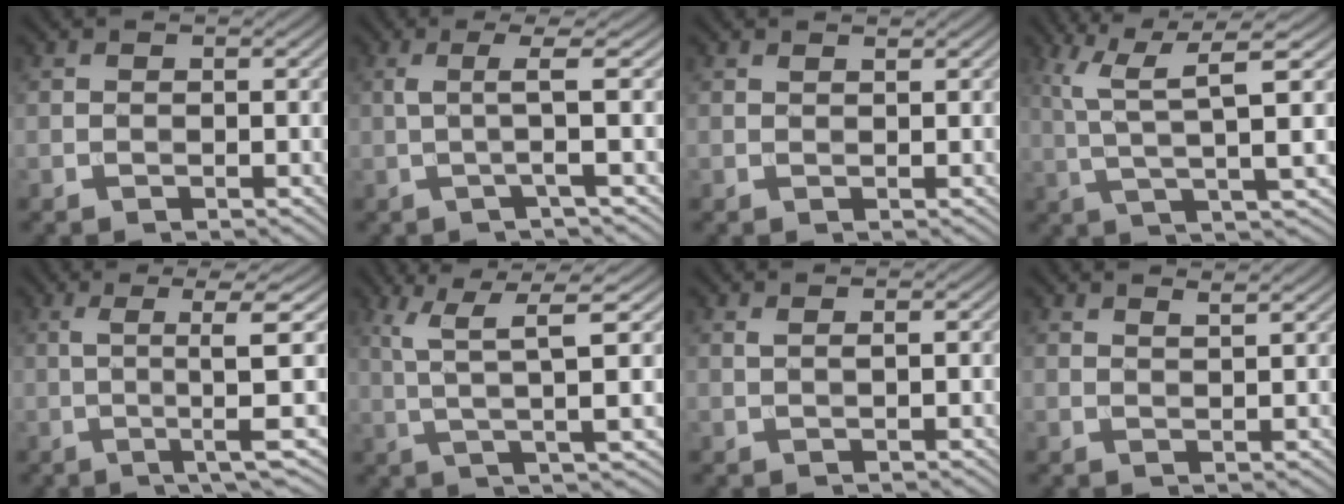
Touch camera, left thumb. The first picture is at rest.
{"total": 3.6, "force": [0.2, 0.0, 3.6], "torque": [-0.070, 0.008, -0.007]}
{"total": 0.6, "force": [0.5, 0.0, 0.2], "torque": [-0.007, 0.001, 0.011]}
{"total": 8.4, "force": [2.1, 1.7, 8.0], "torque": [-0.155, 0.017, 0.044]}
{"total": 7.8, "force": [-0.3, 0.2, 7.8], "torque": [-0.142, 0.013, -0.002]}
{"total": 7.2, "force": [1.6, 1.0, 6.9], "torque": [-0.141, 0.012, 0.037]}
{"total": 1.0, "force": [0.6, 0.1, 0.8], "torque": [-0.017, 0.006, 0.010]}
{"total": 2.5, "force": [2.0, 0.3, 1.4], "torque": [-0.022, 0.002, 0.036]}